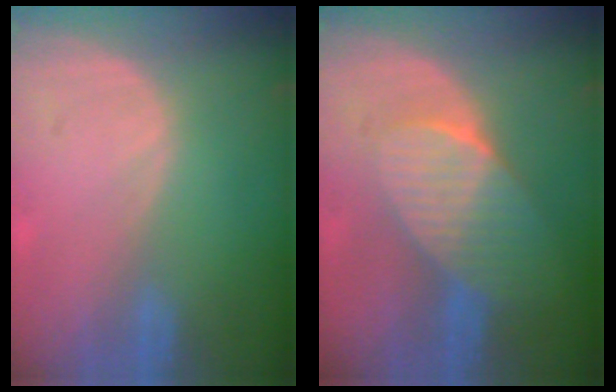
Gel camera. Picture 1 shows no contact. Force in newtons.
{"total": 7.7, "press": 6.9, "slide": 3.4}